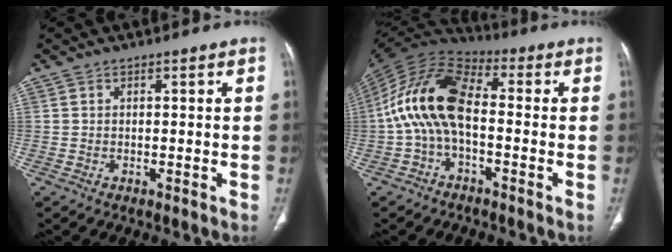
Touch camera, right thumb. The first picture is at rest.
{"total": 14.3, "force": [-1.3, 7.7, 12.0], "torque": [-0.229, 0.037, -0.037]}